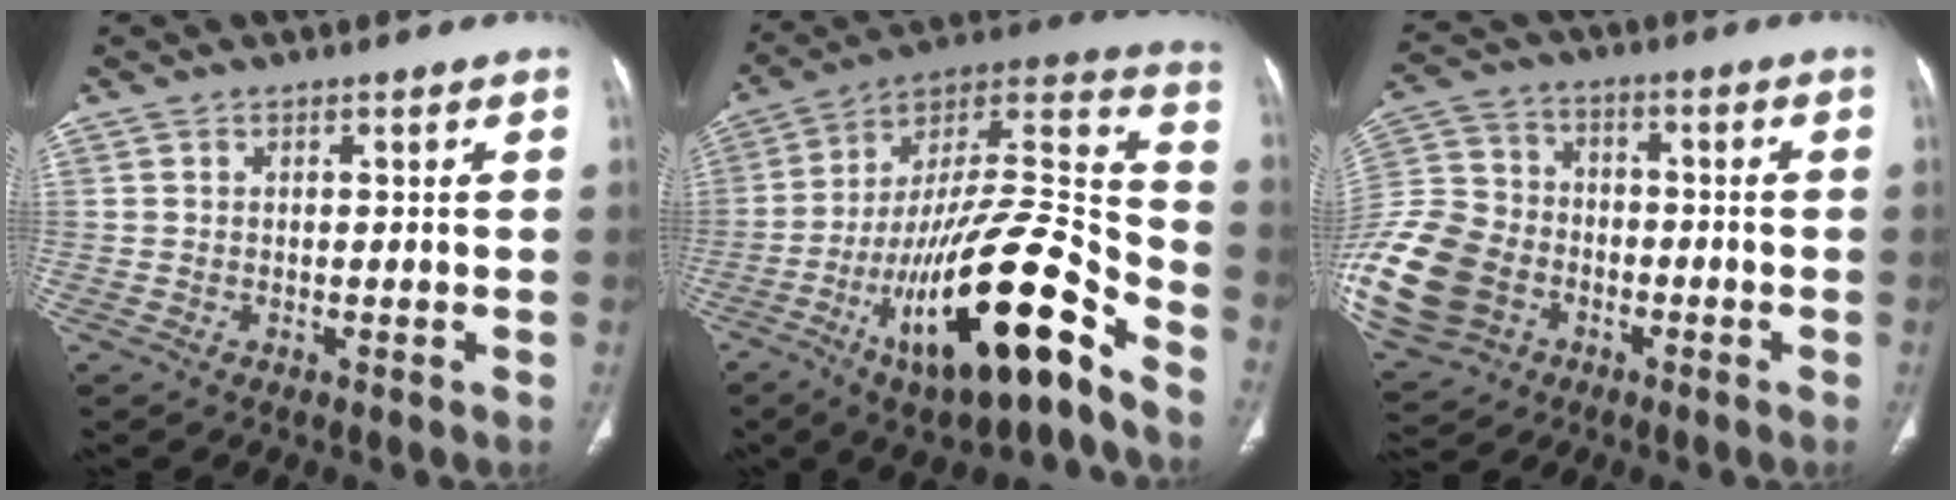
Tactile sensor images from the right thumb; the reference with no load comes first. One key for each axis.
{"total": 27.1, "fx": -14.3, "fy": 7.1, "fz": 21.9, "tx": -0.350, "ty": 0.081, "tz": -0.237}
{"total": 20.9, "fx": -6.8, "fy": 16.2, "fz": 11.3, "tx": -0.265, "ty": 0.029, "tz": -0.118}